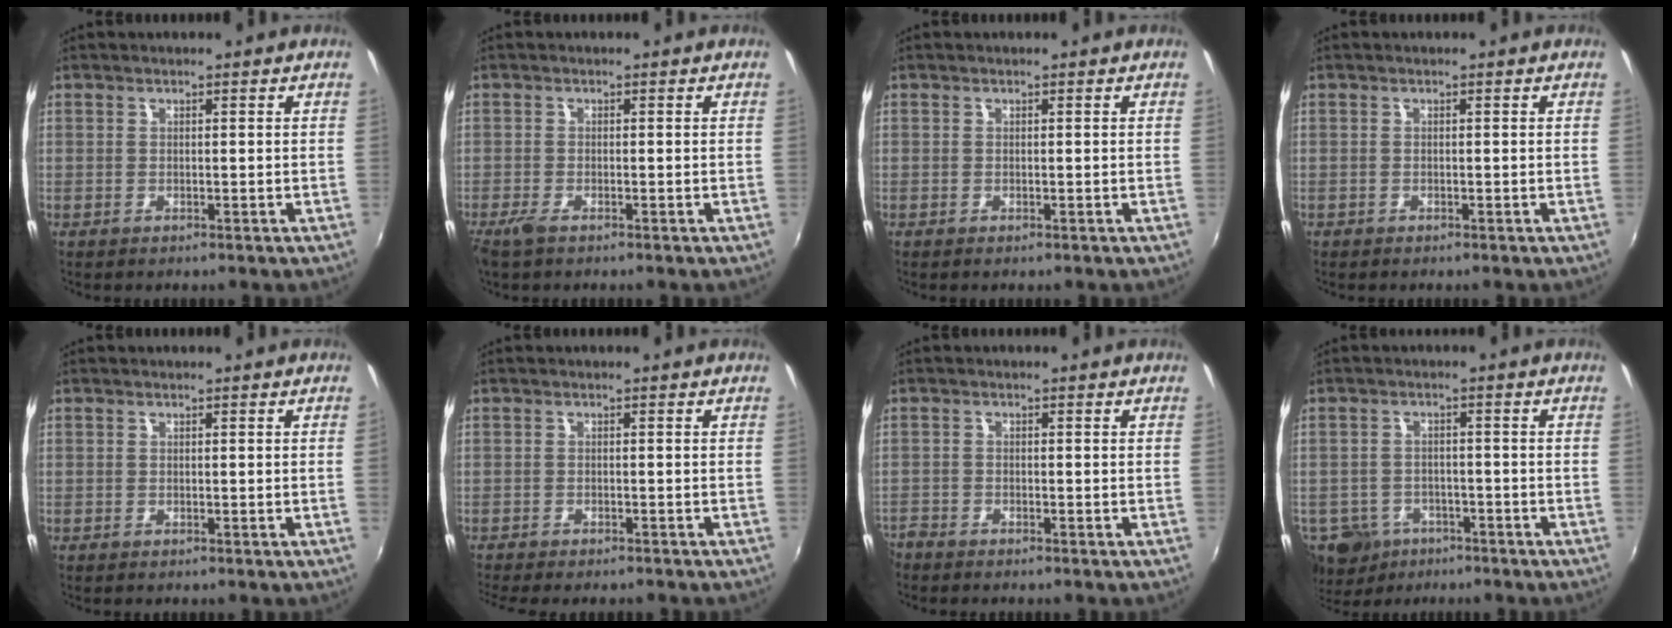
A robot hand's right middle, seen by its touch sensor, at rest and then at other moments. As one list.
[{"total": 2.2, "force": [-1.6, 0.5, 1.4], "torque": [-0.032, -0.007, -0.033]}, {"total": 0.0}, {"total": 0.5, "force": [-0.4, 0.3, 0.0], "torque": [-0.002, -0.003, -0.010]}, {"total": 0.0}, {"total": 2.5, "force": [-2.2, 0.4, 1.1], "torque": [-0.028, -0.016, -0.037]}, {"total": 3.2, "force": [-2.9, 1.2, 0.6], "torque": [-0.028, -0.011, -0.062]}, {"total": 9.7, "force": [-5.8, 7.0, 3.4], "torque": [-0.102, -0.005, -0.088]}]